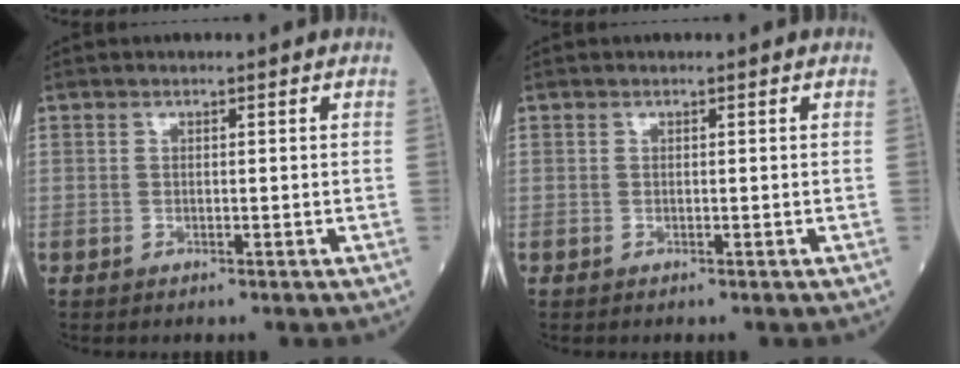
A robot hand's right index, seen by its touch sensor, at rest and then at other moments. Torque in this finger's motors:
{"motor_torque": [0.00, 0.00, 0.00, -0.01]}